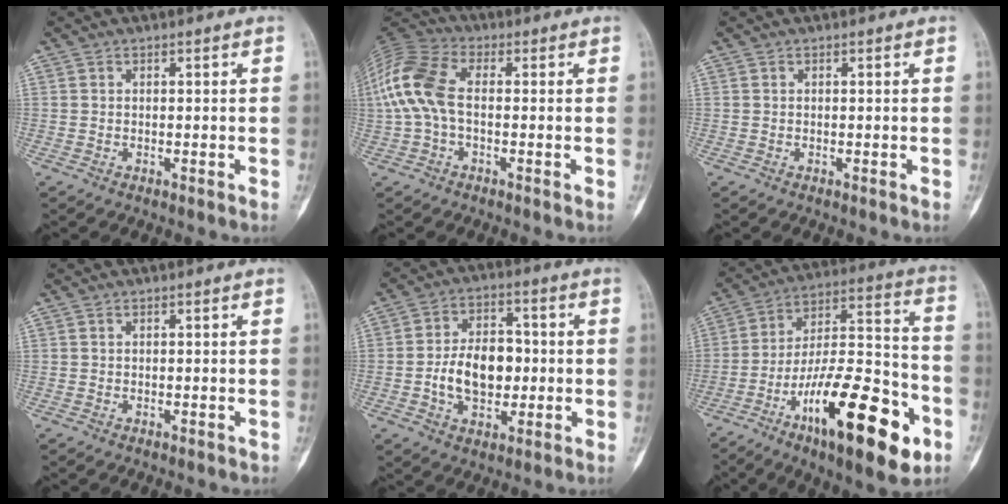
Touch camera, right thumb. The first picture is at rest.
{"total": 12.2, "force": [0.1, 7.0, 10.0], "torque": [-0.229, 0.030, -0.006]}
{"total": 0.0}
{"total": 0.0}
{"total": 11.4, "force": [-1.1, 7.5, 8.5], "torque": [-0.115, 0.020, -0.020]}
{"total": 27.2, "force": [-12.3, 8.9, 22.6], "torque": [-0.339, 0.065, -0.191]}